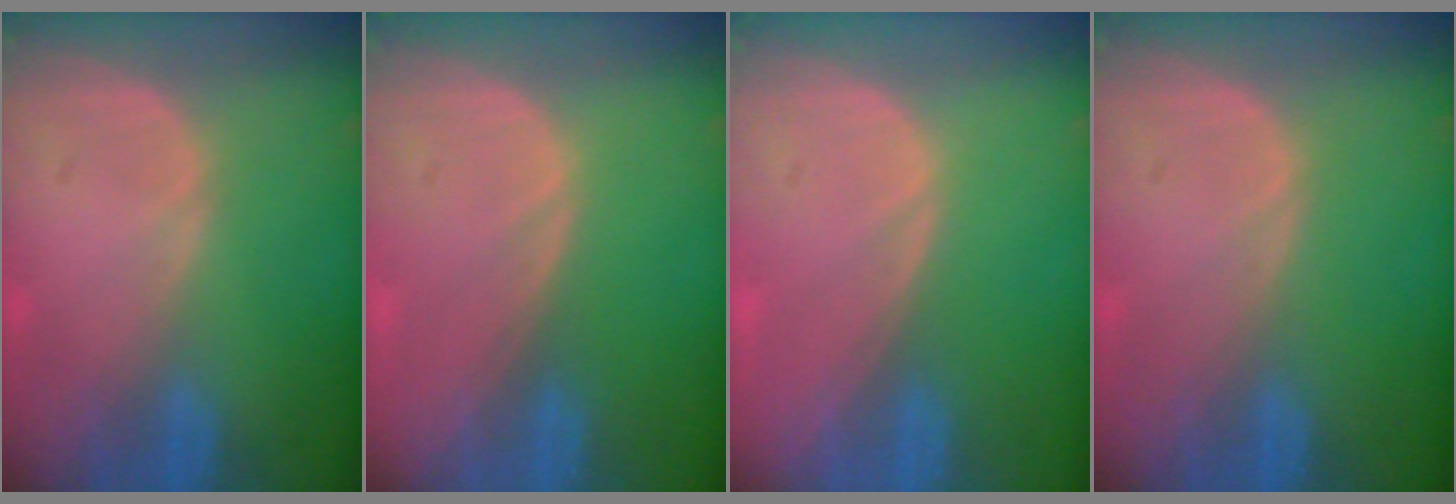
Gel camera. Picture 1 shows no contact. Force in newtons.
{"total": 0.0}
{"total": 0.0}
{"total": 0.0}